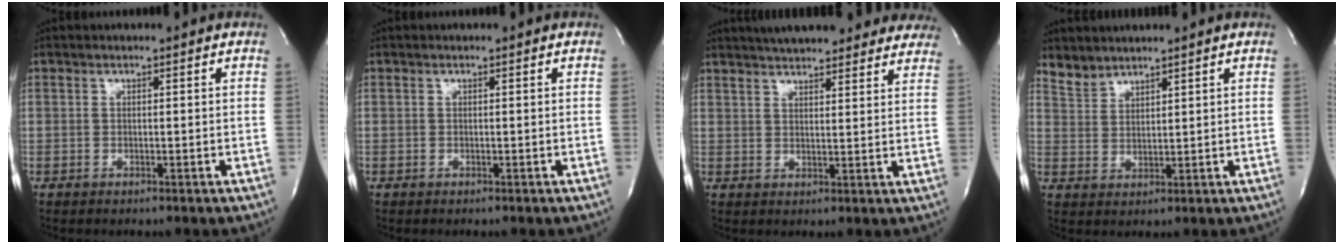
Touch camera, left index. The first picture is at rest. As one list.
[{"total": 0.0}, {"total": 23.2, "force": [20.7, 5.6, 8.8], "torque": [-0.140, 0.001, 0.255]}, {"total": 3.6, "force": [3.4, 1.1, 0.0], "torque": [-0.001, 0.012, 0.072]}]